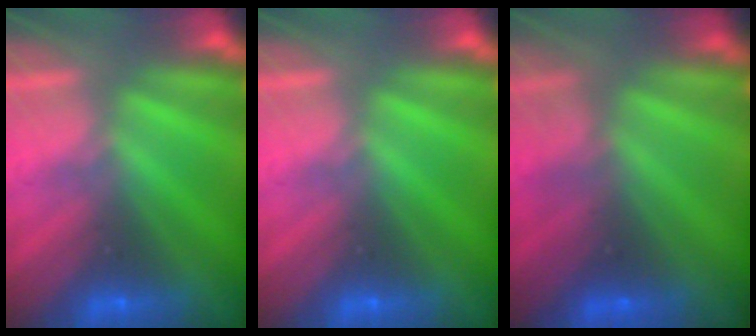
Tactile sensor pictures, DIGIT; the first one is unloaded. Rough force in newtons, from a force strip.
{"total": 0.0}
{"total": 2.6}